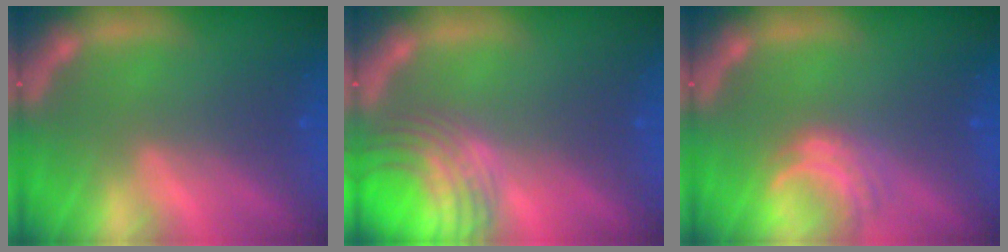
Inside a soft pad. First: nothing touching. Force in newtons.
{"total": 8.1}
{"total": 3.0}